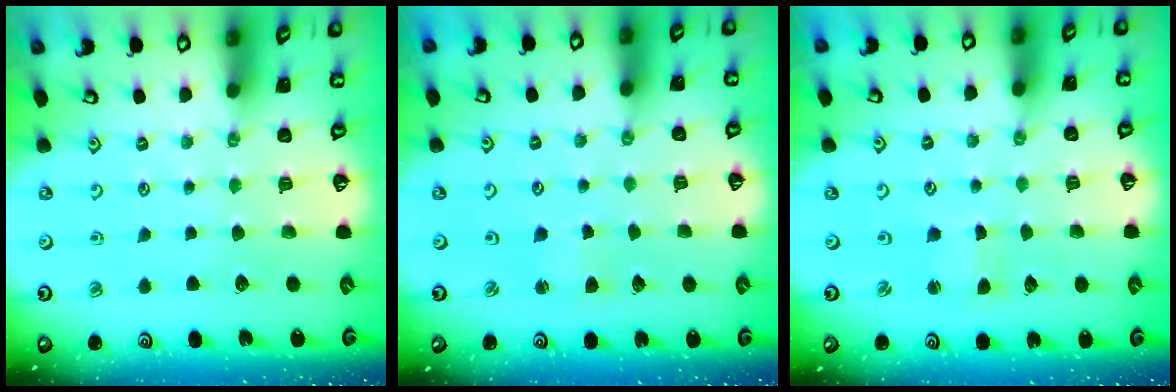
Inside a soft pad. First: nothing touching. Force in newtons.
{"total": 2.0, "press": 2.0, "slide": 0.3}
{"total": 1.0, "press": 1.0, "slide": 0.1}